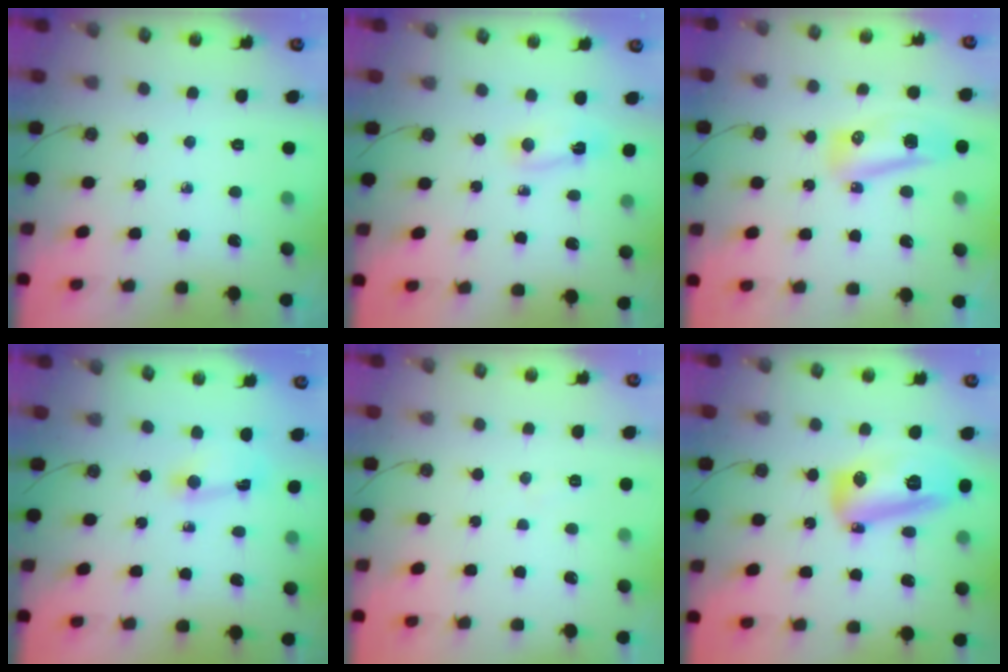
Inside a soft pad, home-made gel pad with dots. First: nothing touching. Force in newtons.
{"total": 2.4, "press": 2.3, "slide": 0.4}
{"total": 14.9, "press": 10.5, "slide": 10.6}
{"total": 1.8, "press": 1.8, "slide": 0.2}
{"total": 3.4, "press": 3.4, "slide": 0.5}
{"total": 14.9, "press": 14.8, "slide": 1.2}